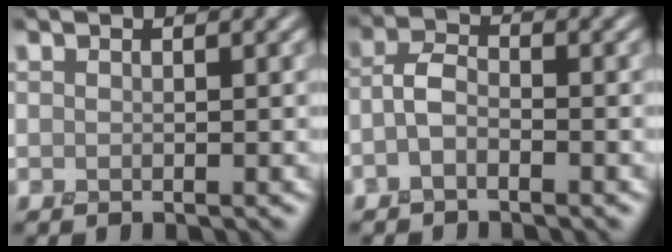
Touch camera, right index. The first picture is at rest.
{"total": 2.1, "force": [-1.3, 1.1, 1.3], "torque": [-0.026, 0.005, -0.033]}